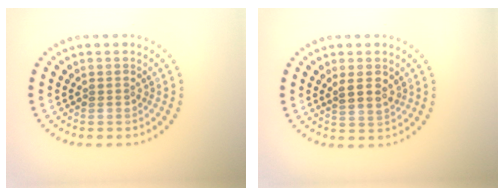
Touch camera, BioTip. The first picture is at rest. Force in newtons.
{"total": 2.4, "press": 2.2, "slide": 0.8}